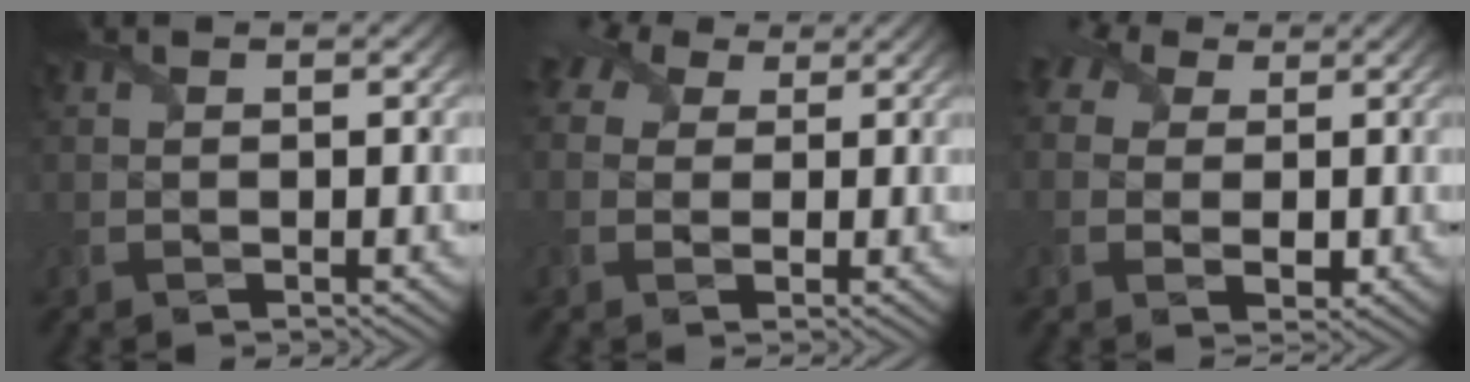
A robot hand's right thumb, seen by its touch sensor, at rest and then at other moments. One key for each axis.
{"total": 6.8, "fx": 3.0, "fy": 4.8, "fz": 3.8, "tx": -0.110, "ty": 0.023, "tz": 0.042}
{"total": 7.7, "fx": 2.0, "fy": 6.0, "fz": 4.5, "tx": -0.114, "ty": 0.007, "tz": 0.027}